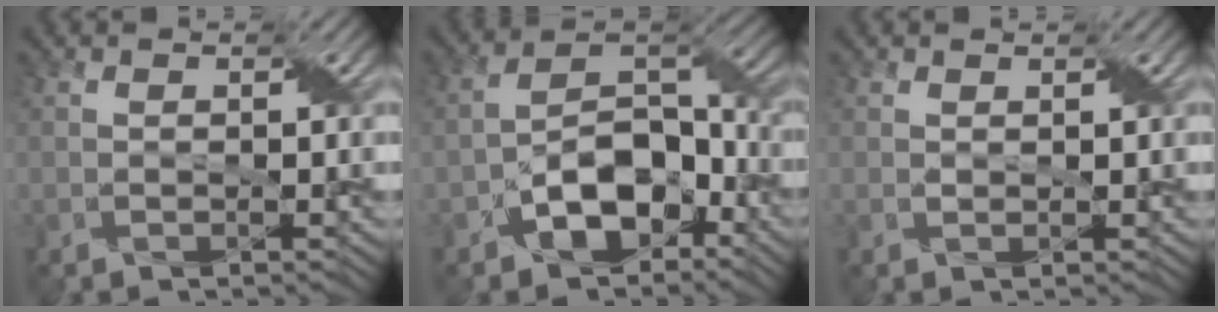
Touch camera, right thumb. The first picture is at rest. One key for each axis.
{"total": 8.5, "fx": -4.7, "fy": 5.0, "fz": 5.2, "tx": -0.080, "ty": 0.007, "tz": -0.095}
{"total": 0.6, "fx": 0.5, "fy": -0.1, "fz": -0.4, "tx": 0.006, "ty": -0.001, "tz": 0.010}